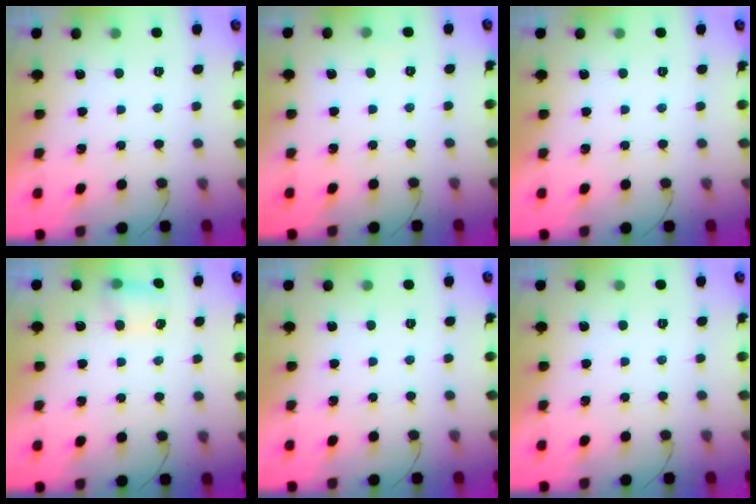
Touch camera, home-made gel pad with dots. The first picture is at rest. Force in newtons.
{"total": 6.6, "press": 1.7, "slide": 6.4}
{"total": 0.0}
{"total": 4.4, "press": 4.3, "slide": 1.0}
{"total": 0.0}
{"total": 0.0}